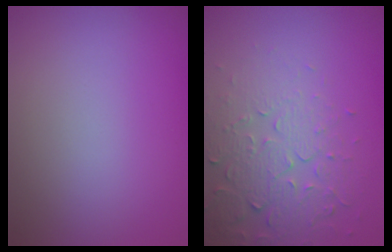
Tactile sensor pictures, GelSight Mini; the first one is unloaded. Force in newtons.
{"total": 5.3, "press": 3.9, "slide": 3.6}